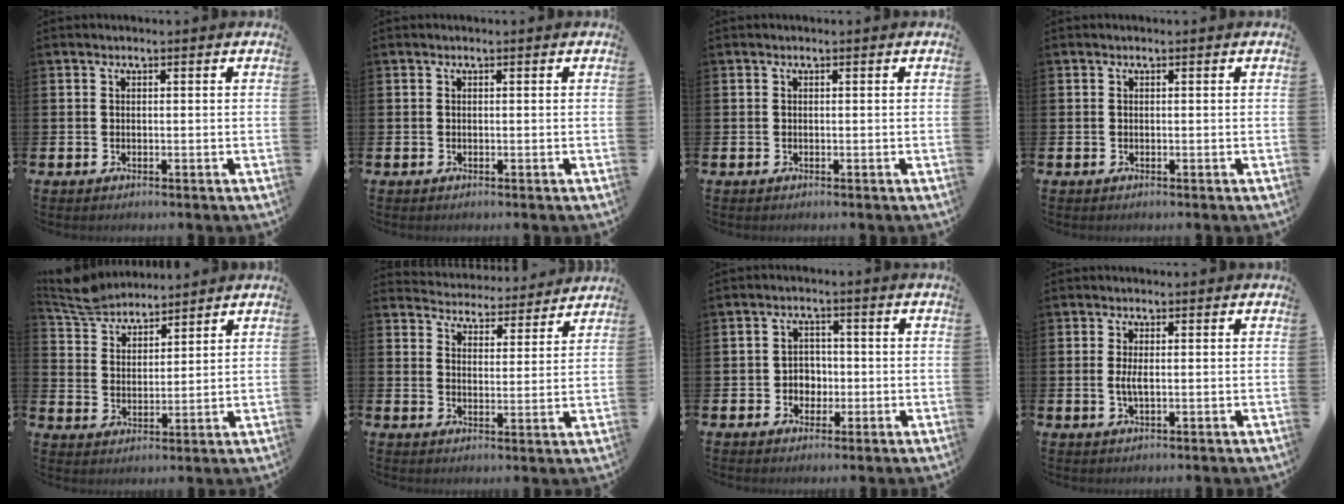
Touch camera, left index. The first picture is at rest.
{"total": 0.0}
{"total": 0.0}
{"total": 0.0}
{"total": 6.3, "force": [6.1, 1.2, 0.9], "torque": [-0.045, -0.029, 0.112]}
{"total": 4.7, "force": [4.6, 0.9, -0.3], "torque": [-0.014, -0.042, 0.079]}
{"total": 2.9, "force": [-0.4, 2.7, 1.0], "torque": [-0.017, 0.002, -0.016]}
{"total": 1.7, "force": [0.1, 0.5, 1.6], "torque": [-0.028, -0.001, 0.000]}